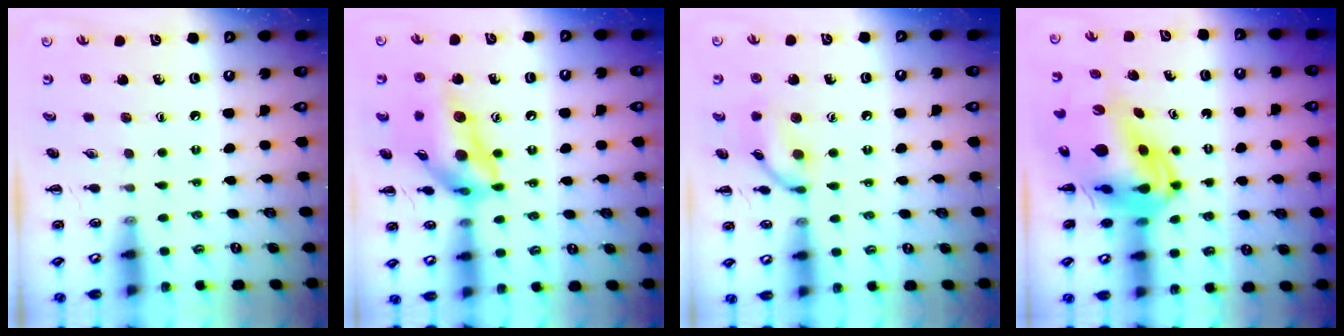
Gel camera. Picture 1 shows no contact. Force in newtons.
{"total": 16.7, "press": 16.2, "slide": 4.1}
{"total": 10.7, "press": 10.7, "slide": 0.5}
{"total": 10.0, "press": 9.5, "slide": 3.2}